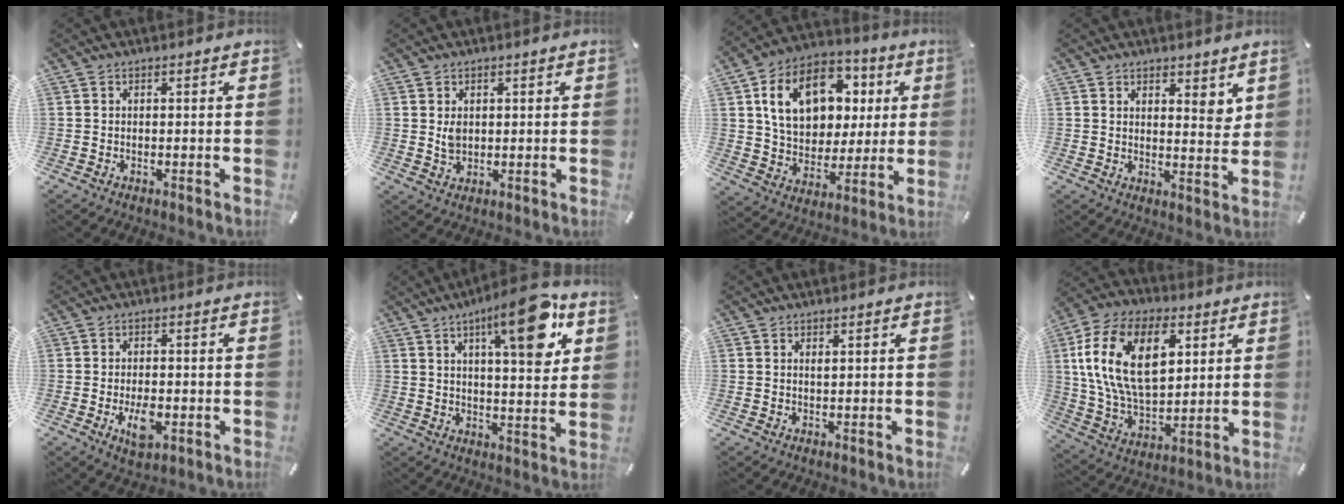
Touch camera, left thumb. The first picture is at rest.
{"total": 2.8, "force": [0.9, 2.2, 1.5], "torque": [-0.025, -0.001, 0.015]}
{"total": 16.6, "force": [5.3, 13.0, 8.9], "torque": [-0.153, 0.000, 0.106]}
{"total": 4.9, "force": [3.4, 2.8, 2.1], "torque": [-0.012, -0.025, 0.055]}
{"total": 5.7, "force": [-1.7, 2.9, 4.6], "torque": [-0.086, 0.001, -0.032]}
{"total": 17.0, "force": [8.4, 5.6, 13.6], "torque": [-0.181, -0.037, 0.124]}
{"total": 0.5, "force": [0.4, 0.1, 0.3], "torque": [-0.008, -0.001, 0.008]}
{"total": 20.6, "force": [6.4, 12.6, 15.0], "torque": [-0.312, -0.003, 0.107]}